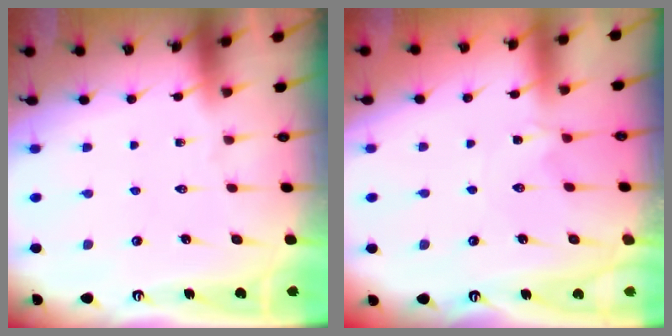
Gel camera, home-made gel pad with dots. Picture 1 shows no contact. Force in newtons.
{"total": 2.5, "press": 2.5, "slide": 0.3}